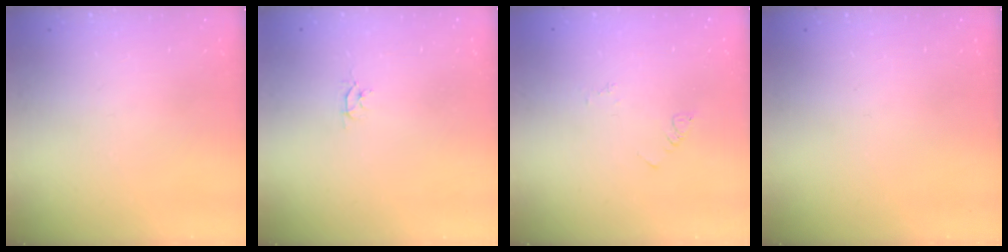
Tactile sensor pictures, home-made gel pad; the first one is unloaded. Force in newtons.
{"total": 2.6, "press": 2.6, "slide": 0.3}
{"total": 2.5, "press": 2.5, "slide": 0.4}
{"total": 0.0}